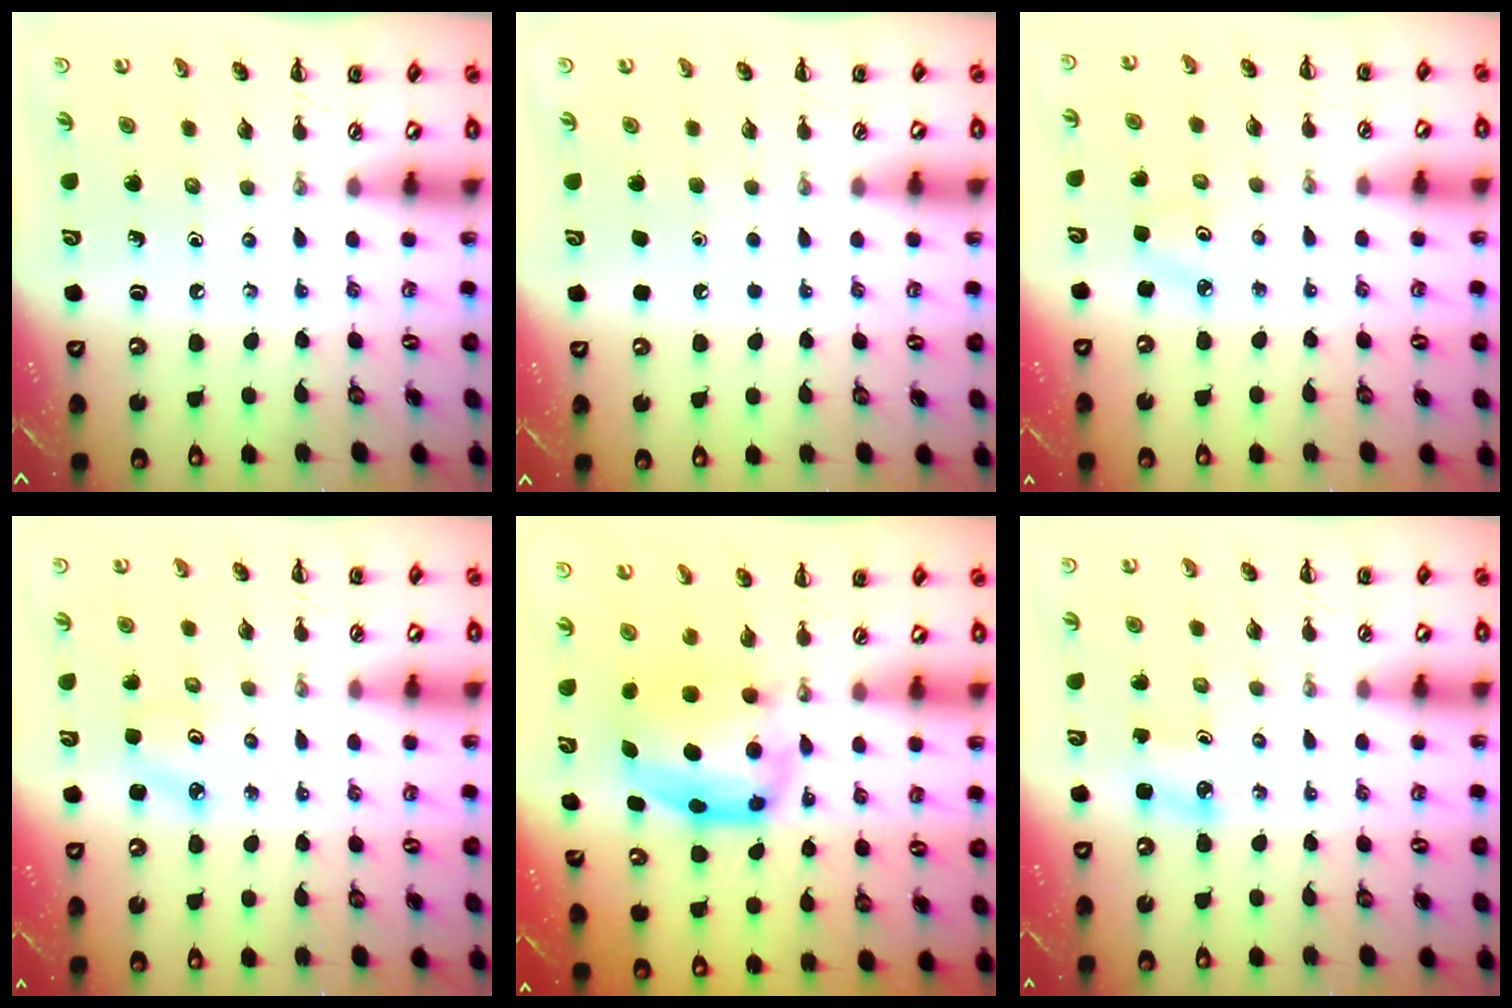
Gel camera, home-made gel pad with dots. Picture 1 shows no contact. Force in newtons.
{"total": 1.6, "press": 1.6, "slide": 0.1}
{"total": 2.1, "press": 2.0, "slide": 0.6}
{"total": 2.5, "press": 2.4, "slide": 0.6}
{"total": 6.0, "press": 5.9, "slide": 0.8}
{"total": 1.9, "press": 1.8, "slide": 0.3}